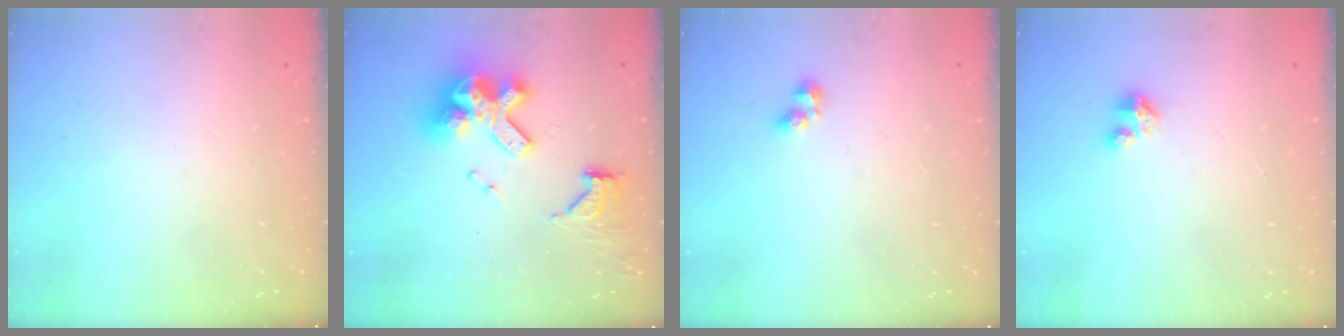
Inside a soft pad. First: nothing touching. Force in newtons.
{"total": 15.6, "press": 15.6, "slide": 0.8}
{"total": 4.0, "press": 3.8, "slide": 1.3}
{"total": 2.5, "press": 2.5, "slide": 0.3}